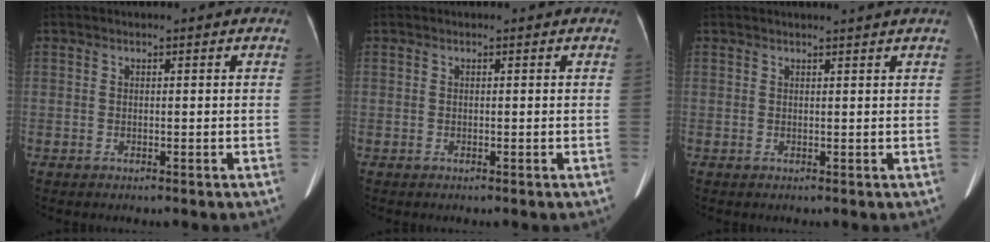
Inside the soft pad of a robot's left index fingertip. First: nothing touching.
{"total": 0.0}
{"total": 2.9, "force": [2.6, -0.7, 1.1], "torque": [-0.016, 0.004, 0.031]}